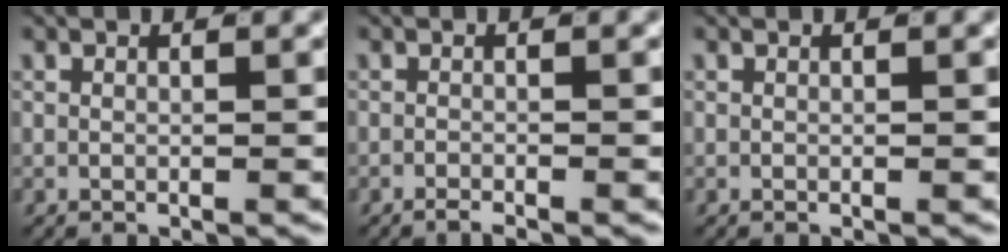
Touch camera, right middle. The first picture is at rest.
{"total": 1.5, "force": [-1.4, 0.3, 0.4], "torque": [-0.007, -0.002, -0.025]}
{"total": 0.0}